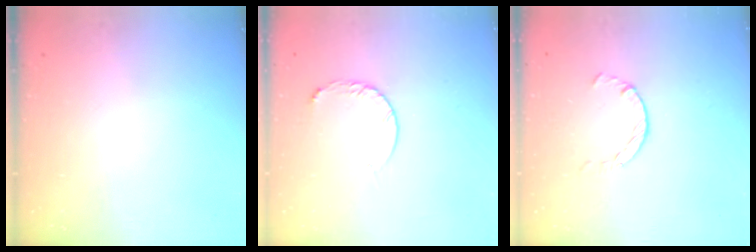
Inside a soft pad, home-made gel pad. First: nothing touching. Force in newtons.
{"total": 5.7, "press": 5.7, "slide": 0.6}
{"total": 2.1, "press": 2.1, "slide": 0.3}